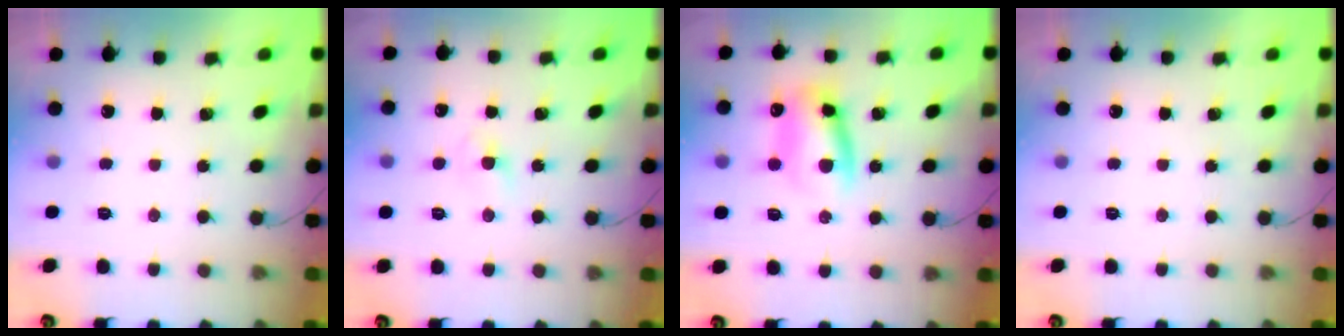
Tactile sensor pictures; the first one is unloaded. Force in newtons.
{"total": 2.7, "press": 2.5, "slide": 1.1}
{"total": 11.9, "press": 11.7, "slide": 2.0}
{"total": 0.0}